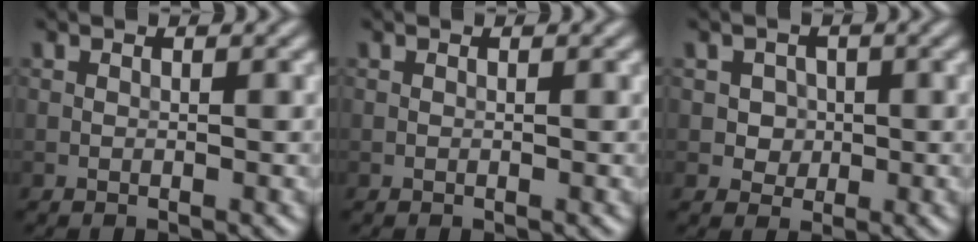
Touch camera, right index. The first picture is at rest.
{"total": 0.0}
{"total": 2.4, "force": [0.4, 2.2, 1.0], "torque": [-0.006, 0.000, 0.010]}